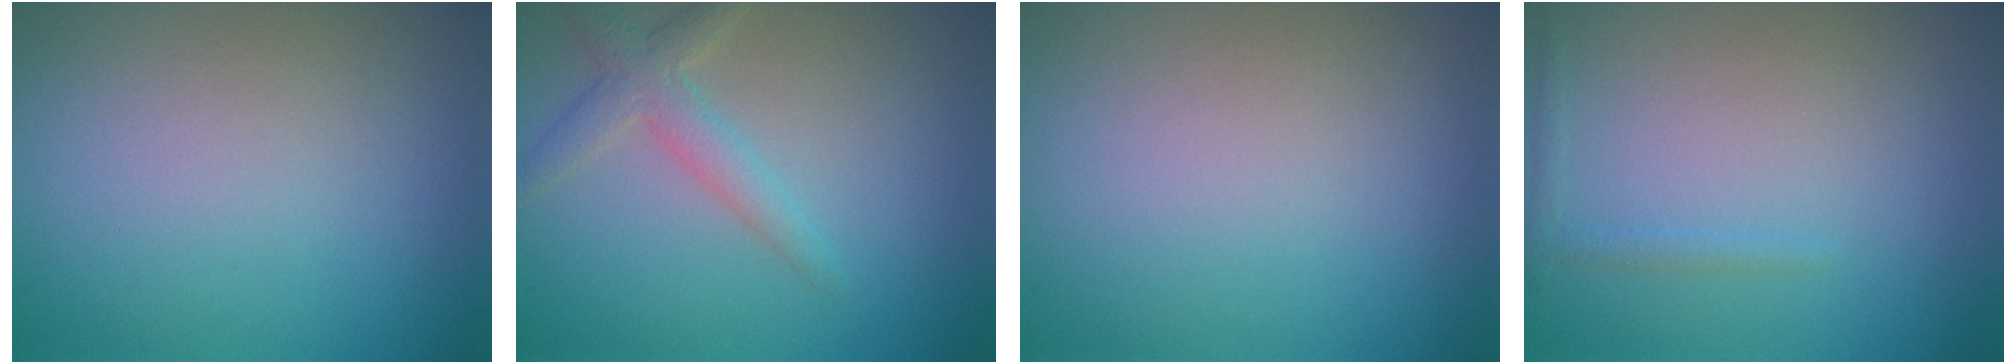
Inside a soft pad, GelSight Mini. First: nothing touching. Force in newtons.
{"total": 2.5, "press": 2.5, "slide": 0.2}
{"total": 0.0}
{"total": 0.8, "press": 0.8, "slide": 0.1}